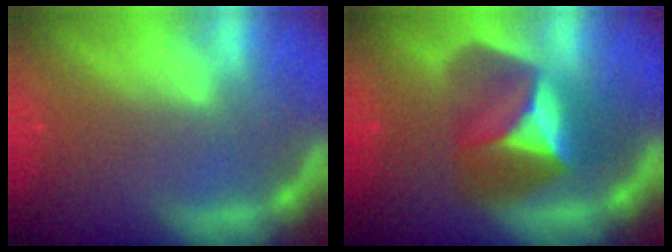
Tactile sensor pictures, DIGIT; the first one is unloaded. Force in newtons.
{"total": 7.4}